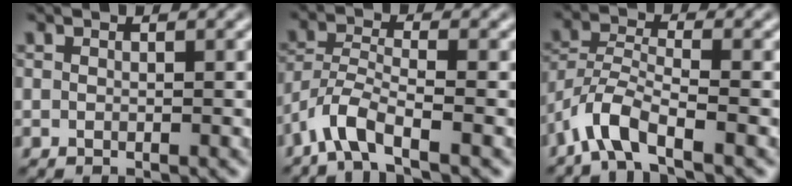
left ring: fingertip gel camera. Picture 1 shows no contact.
{"total": 4.2, "force": [-2.9, 0.9, 2.9], "torque": [-0.059, 0.002, -0.068]}
{"total": 4.9, "force": [-3.3, 1.3, 3.3], "torque": [-0.064, 0.001, -0.074]}